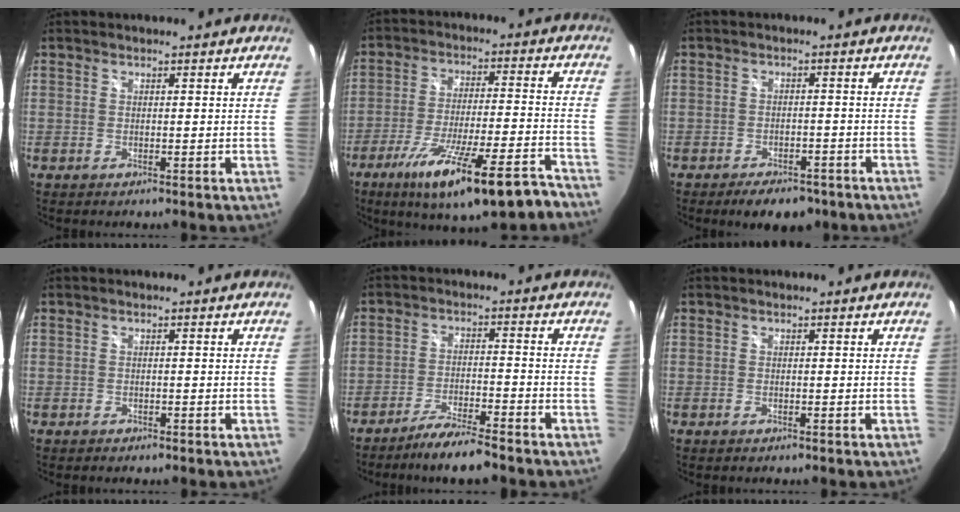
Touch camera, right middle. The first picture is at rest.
{"total": 19.8, "force": [-14.1, 3.0, 13.5], "torque": [-0.236, -0.044, -0.210]}
{"total": 8.8, "force": [-6.9, 4.2, 3.5], "torque": [-0.076, 0.014, -0.086]}
{"total": 0.7, "force": [-0.6, 0.2, 0.2], "torque": [-0.006, 0.001, -0.008]}
{"total": 7.4, "force": [-6.5, 0.1, 3.6], "torque": [-0.082, -0.005, -0.109]}
{"total": 0.0}